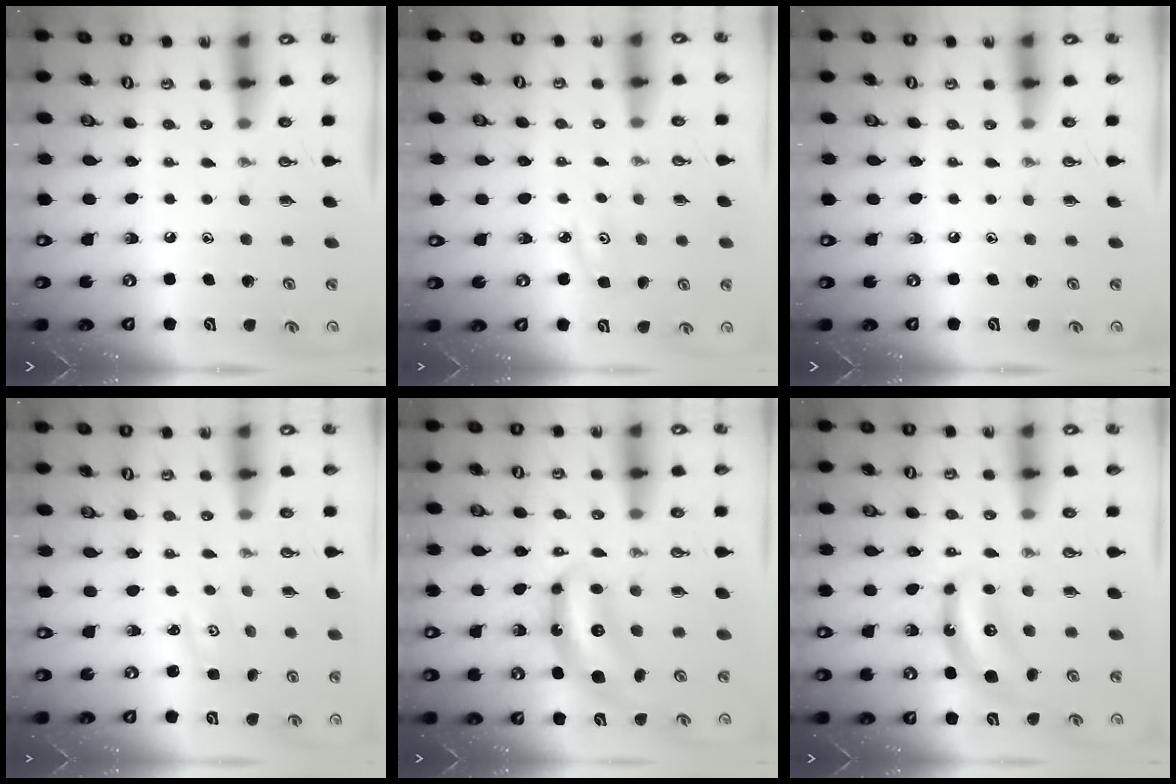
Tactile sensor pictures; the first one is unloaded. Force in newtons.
{"total": 4.5, "press": 4.4, "slide": 0.5}
{"total": 0.0}
{"total": 2.5, "press": 2.5, "slide": 0.4}
{"total": 7.5, "press": 7.4, "slide": 0.7}
{"total": 7.2, "press": 7.2, "slide": 0.5}